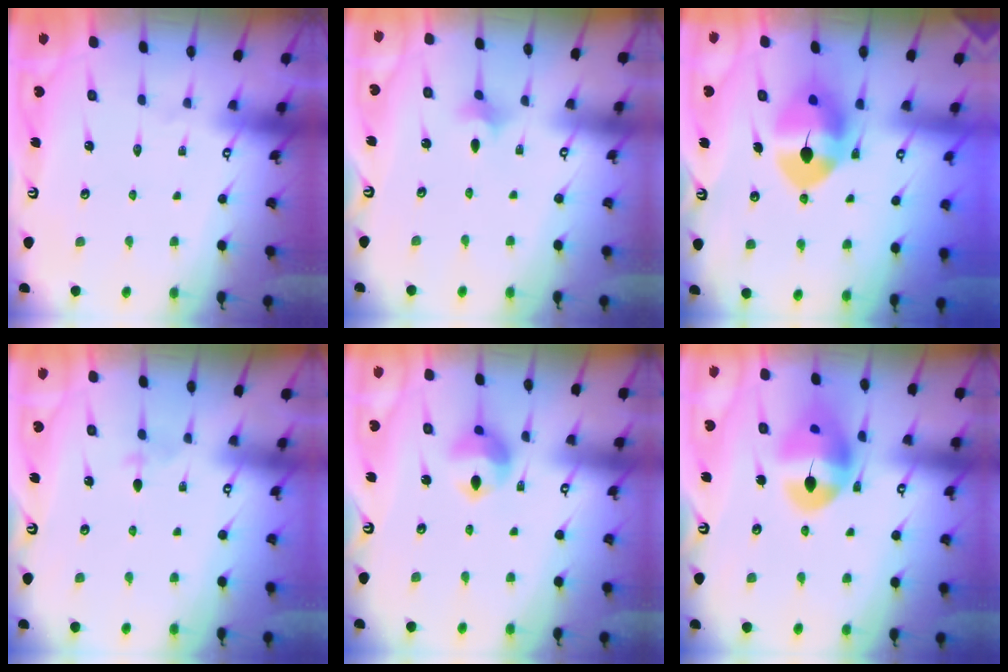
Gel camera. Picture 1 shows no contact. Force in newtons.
{"total": 2.3, "press": 2.2, "slide": 0.5}
{"total": 11.0, "press": 10.8, "slide": 1.9}
{"total": 1.9, "press": 1.9, "slide": 0.4}
{"total": 10.8, "press": 10.7, "slide": 1.4}
{"total": 14.1, "press": 14.0, "slide": 1.6}